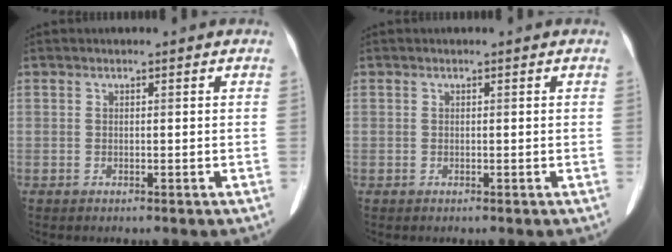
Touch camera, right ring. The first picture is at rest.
{"total": 0.0}